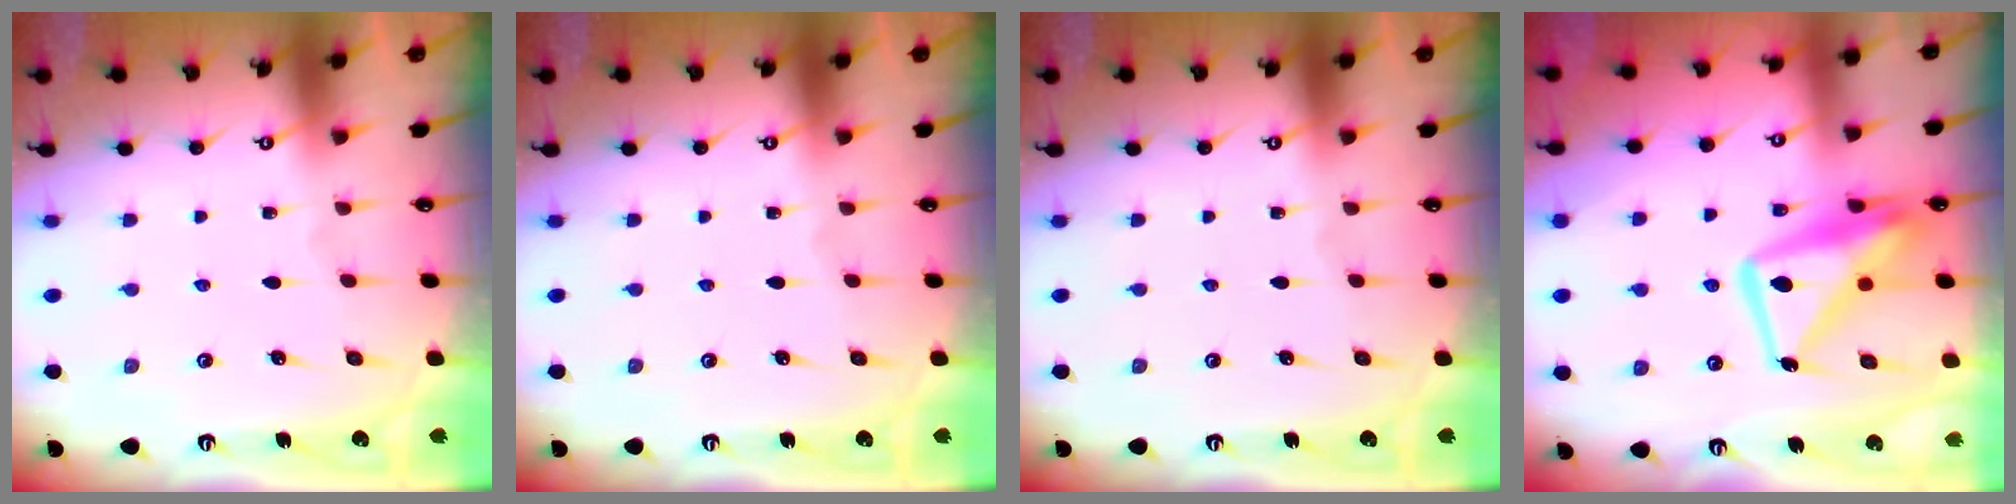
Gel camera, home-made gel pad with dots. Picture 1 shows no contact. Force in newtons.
{"total": 0.0}
{"total": 0.0}
{"total": 14.8, "press": 14.7, "slide": 1.2}